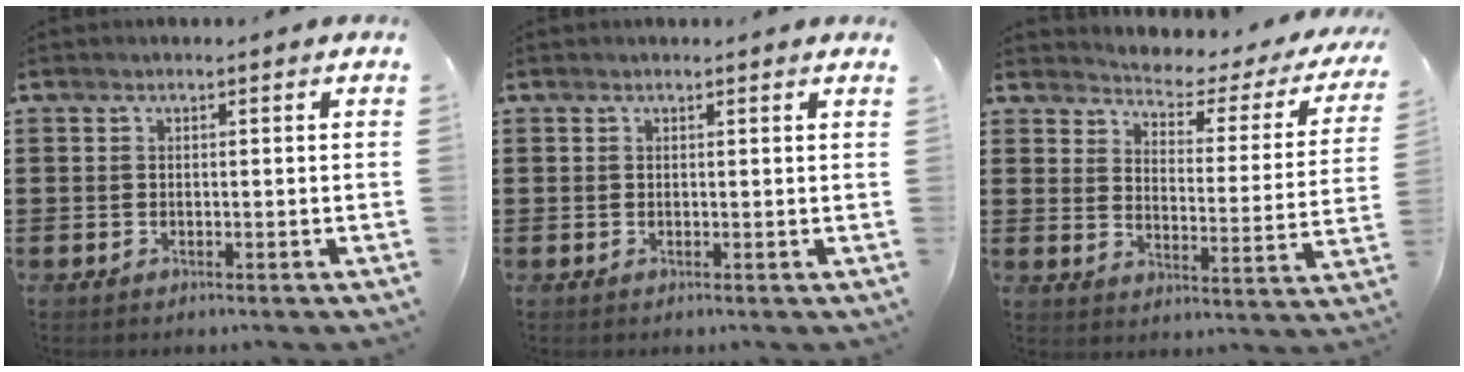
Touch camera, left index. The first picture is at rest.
{"total": 0.5, "force": [0.4, -0.1, 0.3], "torque": [-0.005, -0.001, 0.009]}
{"total": 2.8, "force": [2.5, 0.9, 0.9], "torque": [-0.029, -0.026, 0.030]}